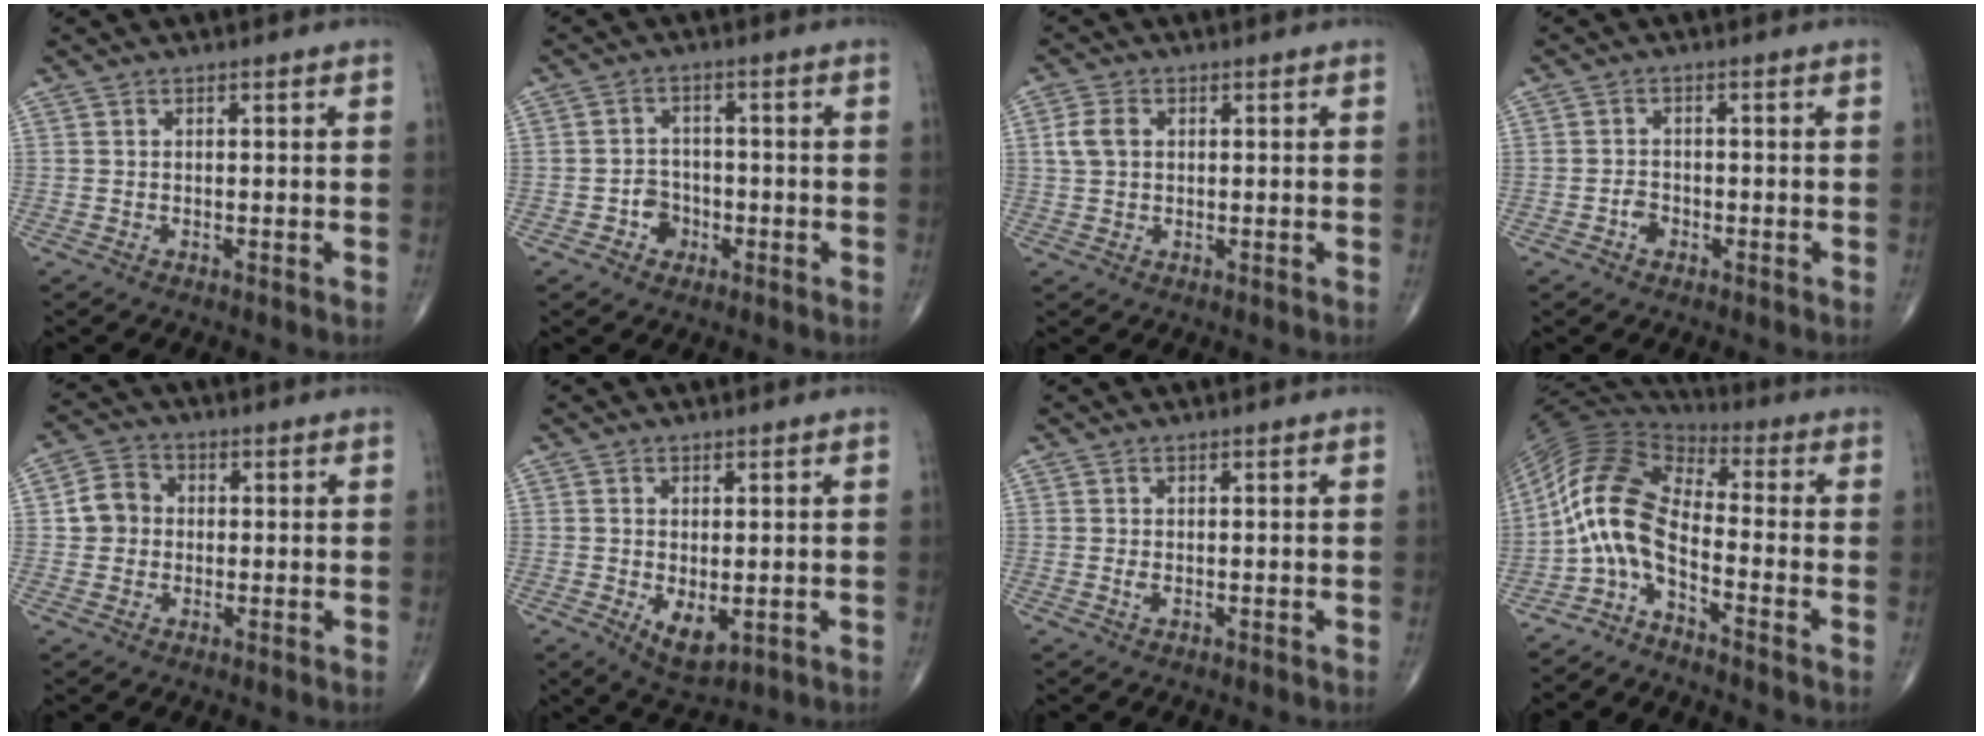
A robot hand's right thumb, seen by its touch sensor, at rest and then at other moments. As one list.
[{"total": 4.3, "force": [-1.8, 3.6, 1.5], "torque": [0.001, 0.017, -0.034]}, {"total": 4.0, "force": [0.8, 2.8, 2.7], "torque": [-0.057, 0.006, 0.015]}, {"total": 2.2, "force": [-1.1, 1.6, 1.0], "torque": [-0.011, 0.009, -0.021]}, {"total": 5.4, "force": [0.1, 4.9, 2.3], "torque": [-0.026, 0.012, -0.007]}, {"total": 5.7, "force": [-1.1, 2.9, 4.8], "torque": [-0.068, -0.015, -0.006]}, {"total": 0.7, "force": [-0.1, 0.4, 0.6], "torque": [-0.013, -0.002, -0.001]}, {"total": 10.6, "force": [-4.1, 4.2, 8.8], "torque": [-0.176, 0.065, -0.099]}]